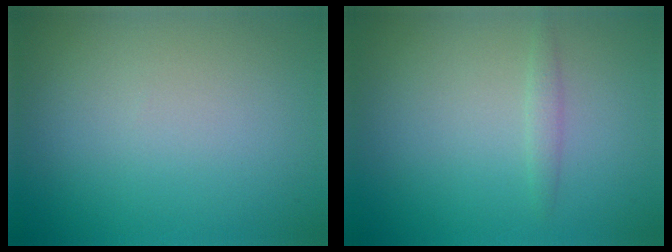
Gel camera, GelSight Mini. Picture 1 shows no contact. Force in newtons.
{"total": 1.0, "press": 1.0, "slide": 0.0}